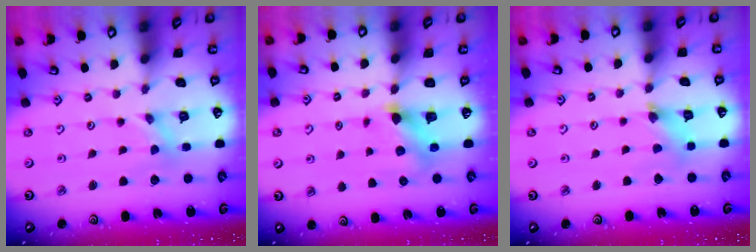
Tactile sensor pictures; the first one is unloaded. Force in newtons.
{"total": 7.0, "press": 7.0, "slide": 0.6}
{"total": 2.5, "press": 2.4, "slide": 0.4}